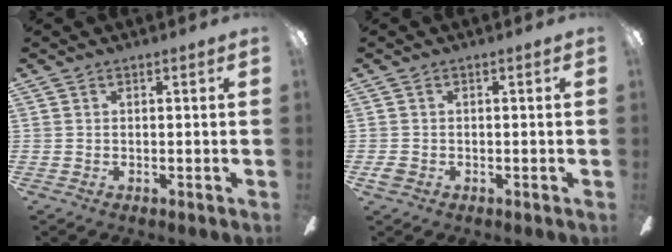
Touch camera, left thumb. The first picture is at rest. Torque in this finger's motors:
{"motor_torque": [0.02, 0.36, 0.34, -0.42, 0.01]}